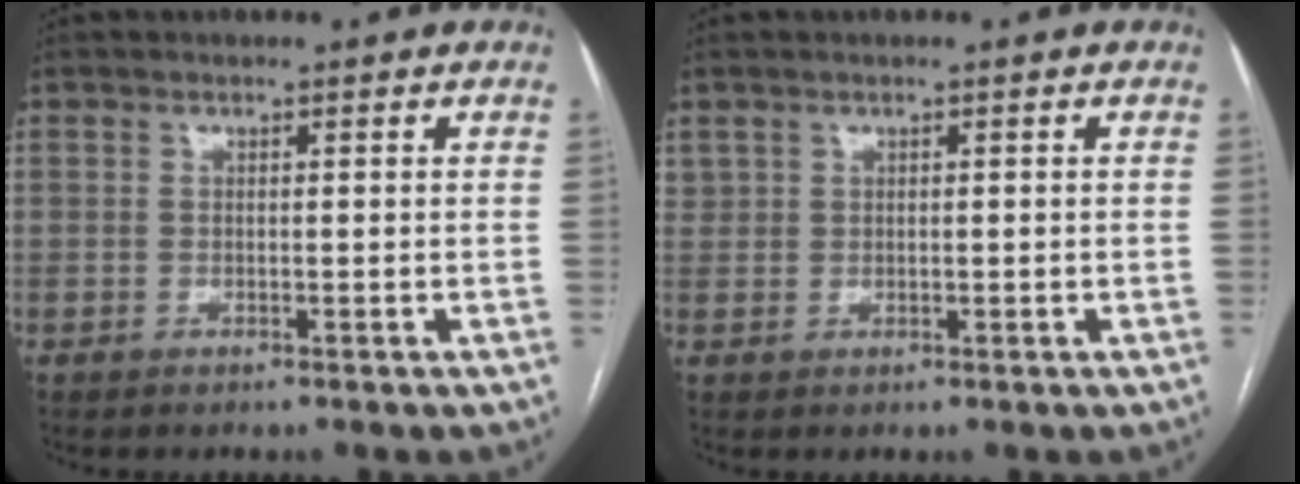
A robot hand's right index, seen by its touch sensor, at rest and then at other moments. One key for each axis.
{"total": 1.2, "fx": 0.5, "fy": 1.1, "fz": 0.3, "tx": -0.009, "ty": 0.009, "tz": 0.013}